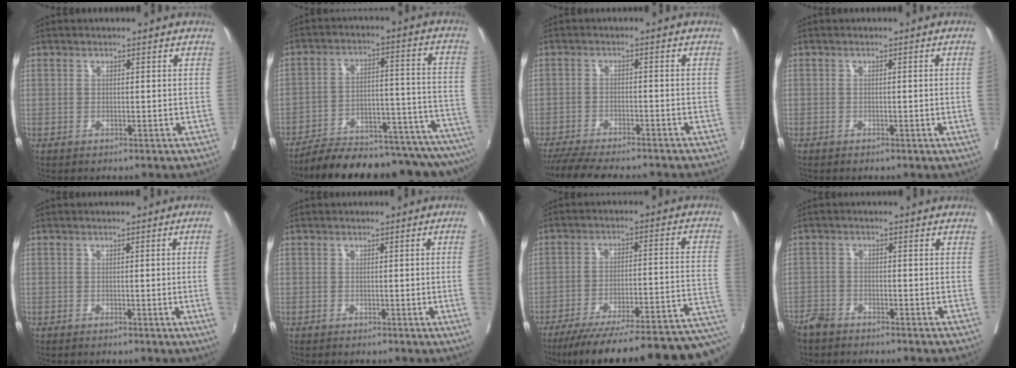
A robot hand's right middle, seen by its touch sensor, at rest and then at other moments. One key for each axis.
{"total": 23.3, "fx": -21.1, "fy": 2.3, "fz": 9.6, "tx": -0.081, "ty": 0.015, "tz": -0.293}
{"total": 12.6, "fx": -11.2, "fy": 2.0, "fz": 5.4, "tx": -0.091, "ty": -0.016, "tz": -0.161}
{"total": 1.2, "fx": -0.2, "fy": -0.5, "fz": 1.0, "tx": -0.008, "ty": 0.000, "tz": -0.005}
{"total": 4.4, "fx": -0.7, "fy": -1.6, "fz": 4.1, "tx": -0.039, "ty": -0.007, "tz": -0.011}
{"total": 3.4, "fx": -0.6, "fy": -1.3, "fz": 3.1, "tx": -0.033, "ty": -0.005, "tz": -0.009}
{"total": 25.9, "fx": -21.5, "fy": 2.2, "fz": 14.4, "tx": -0.133, "ty": -0.005, "tz": -0.289}
{"total": 3.9, "fx": -3.5, "fy": 1.4, "fz": 0.9, "tx": -0.018, "ty": -0.005, "tz": -0.069}